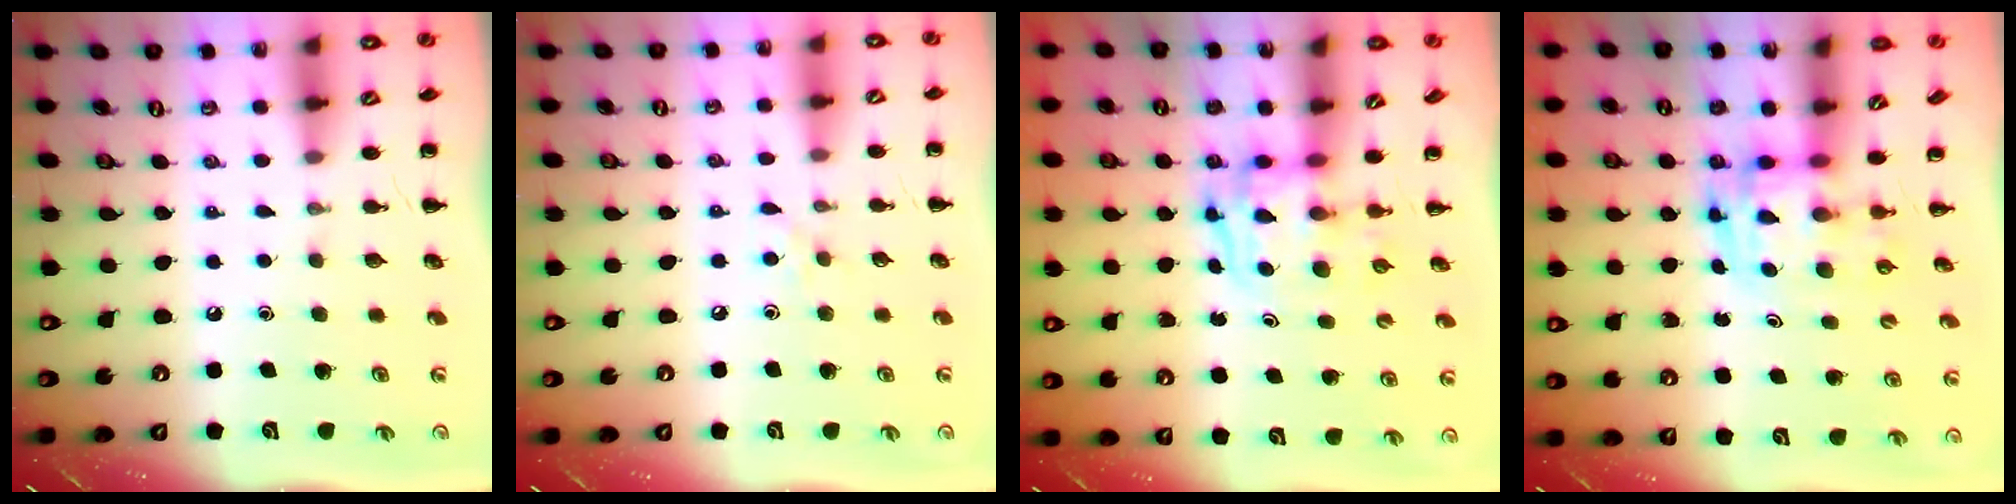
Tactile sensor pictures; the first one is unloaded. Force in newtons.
{"total": 4.5, "press": 4.1, "slide": 1.8}
{"total": 3.3, "press": 3.2, "slide": 0.6}
{"total": 3.6, "press": 3.5, "slide": 0.6}